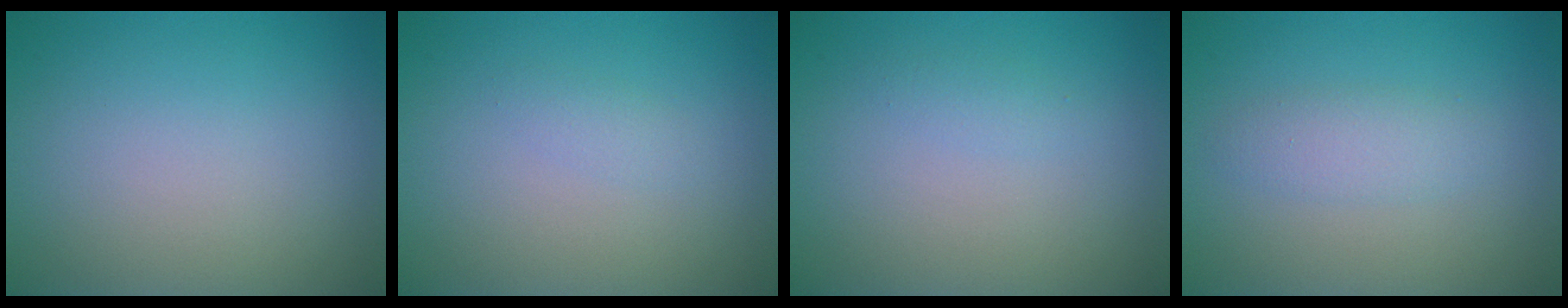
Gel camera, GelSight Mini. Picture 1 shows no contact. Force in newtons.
{"total": 0.9, "press": 0.9, "slide": 0.0}
{"total": 0.7, "press": 0.7, "slide": 0.0}
{"total": 1.9, "press": 1.9, "slide": 0.1}